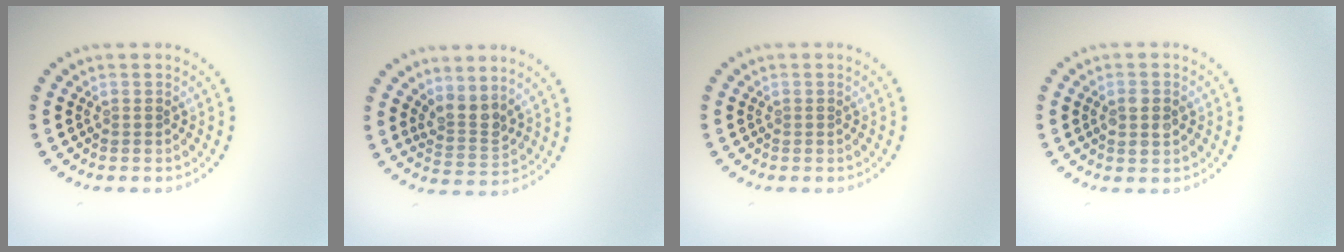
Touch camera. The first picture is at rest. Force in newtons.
{"total": 2.6, "press": 2.0, "slide": 1.8}
{"total": 0.0}
{"total": 1.7, "press": 1.6, "slide": 0.2}